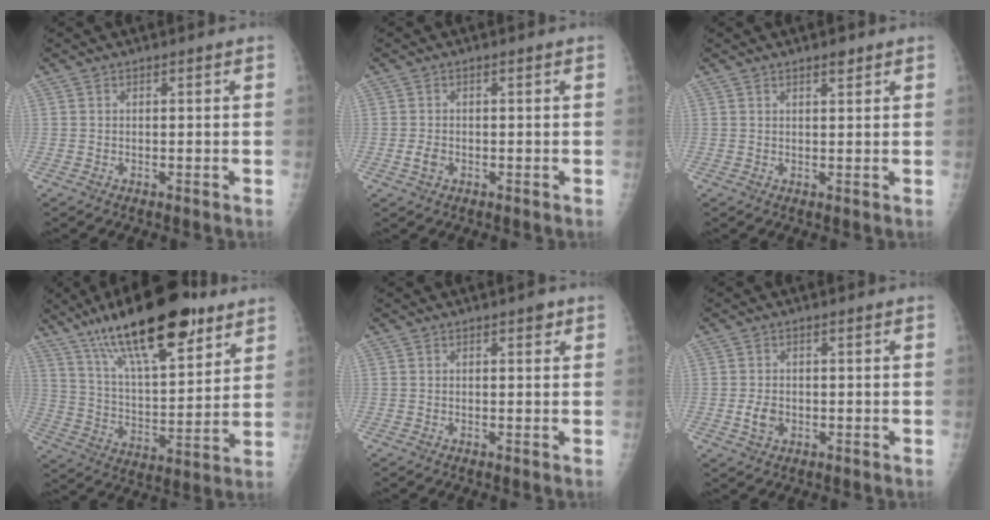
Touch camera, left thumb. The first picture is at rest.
{"total": 1.9, "force": [-0.6, 1.3, 1.2], "torque": [-0.023, 0.001, -0.010]}
{"total": 1.7, "force": [1.3, 0.6, 1.0], "torque": [-0.010, -0.008, 0.019]}
{"total": 24.2, "force": [15.2, 8.3, 16.9], "torque": [-0.253, -0.048, 0.257]}
{"total": 1.4, "force": [0.8, 0.6, 0.9], "torque": [-0.005, -0.001, 0.007]}
{"total": 3.0, "force": [-0.6, 2.2, 2.0], "torque": [-0.032, 0.001, -0.009]}